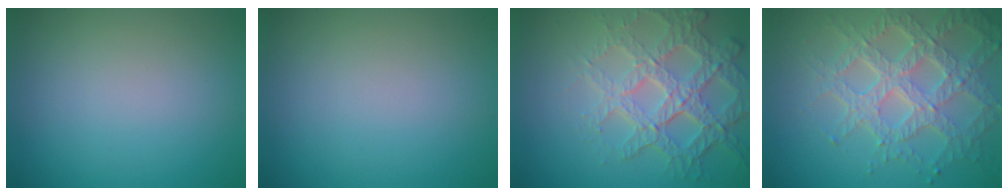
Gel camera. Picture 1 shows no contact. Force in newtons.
{"total": 0.0}
{"total": 6.9, "press": 5.0, "slide": 4.8}
{"total": 7.1, "press": 5.3, "slide": 4.7}